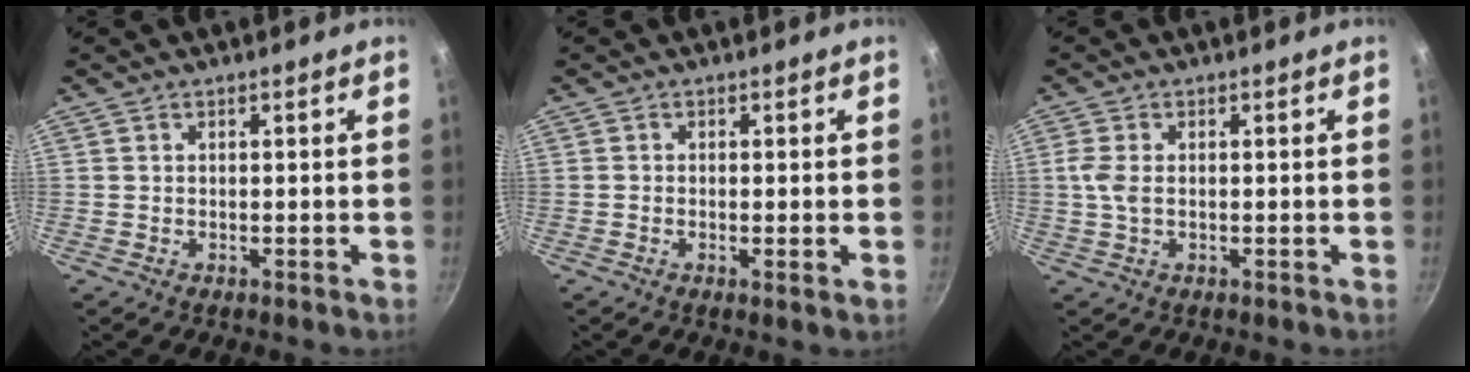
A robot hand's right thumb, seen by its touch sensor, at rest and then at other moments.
{"total": 1.1, "force": [-0.2, 0.1, 1.1], "torque": [-0.021, -0.004, -0.007]}
{"total": 3.0, "force": [0.2, 1.5, 2.6], "torque": [-0.062, 0.001, 0.002]}